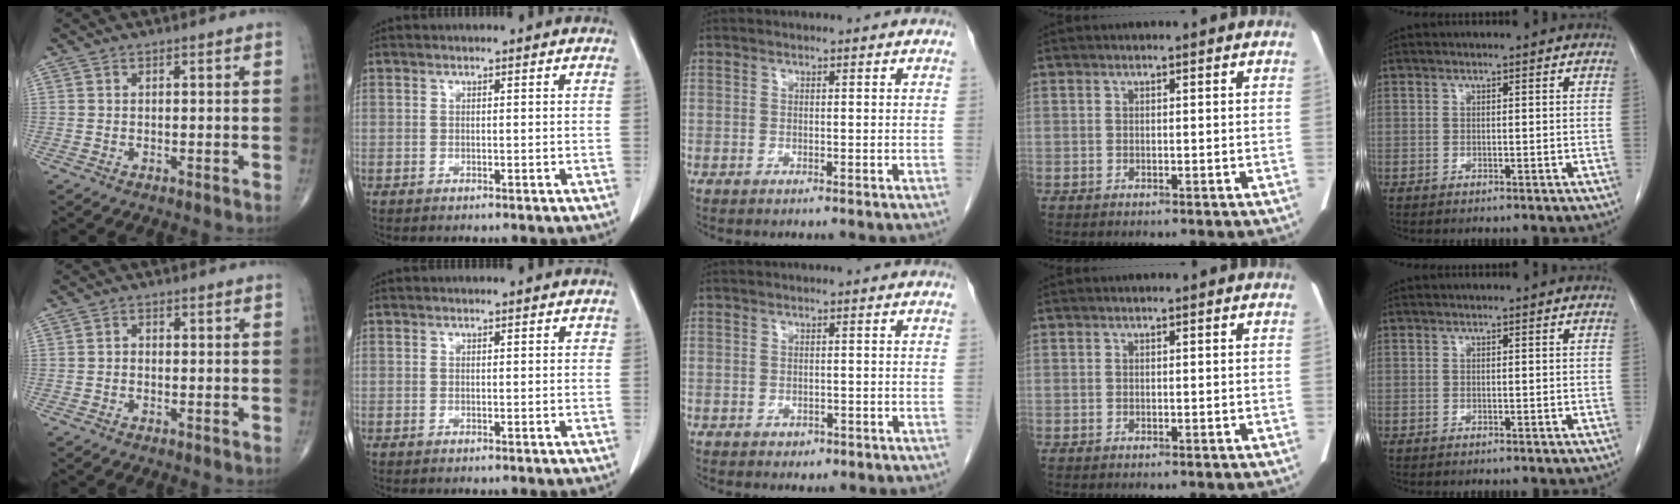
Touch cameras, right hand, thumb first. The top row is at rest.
{"thumb": {"total": 1.0, "force": [-0.3, 0.8, 0.6], "torque": [-0.004, 0.004, -0.008]}, "index": {"total": 0.5, "force": [0.3, 0.3, 0.4], "torque": [-0.002, 0.001, 0.001]}, "middle": {"total": 1.3, "force": [-0.6, 1.0, 0.5], "torque": [-0.011, 0.002, -0.001]}}